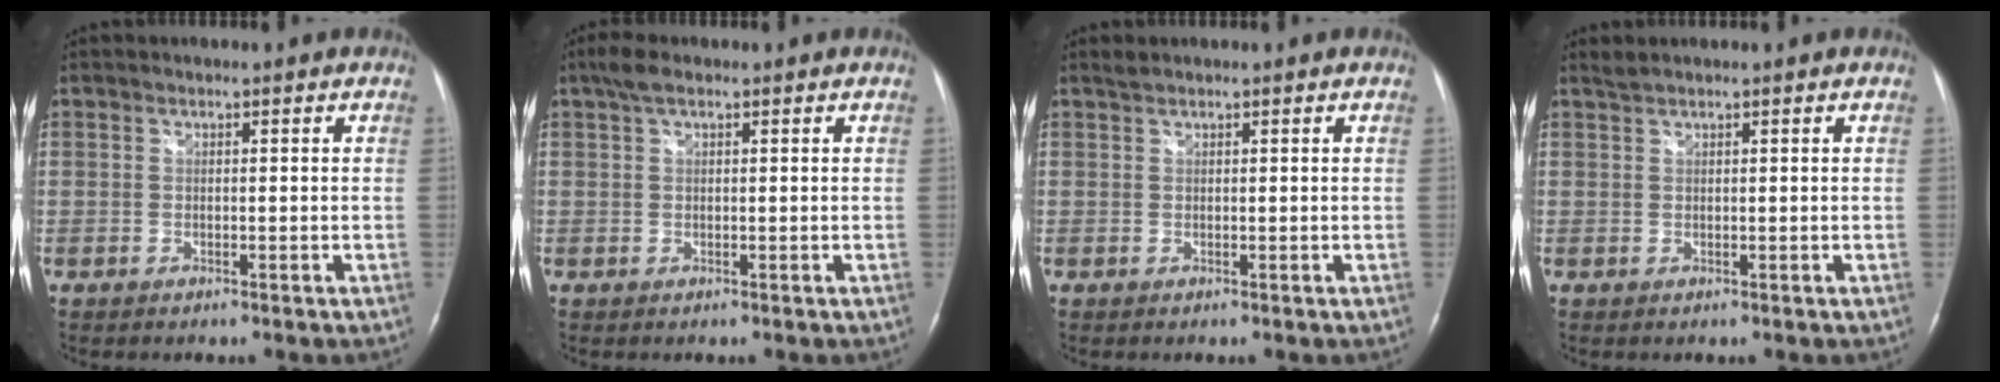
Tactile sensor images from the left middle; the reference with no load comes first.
{"total": 2.8, "force": [1.8, 0.9, 1.9], "torque": [-0.044, 0.018, 0.036]}
{"total": 0.8, "force": [0.7, -0.1, 0.2], "torque": [-0.010, 0.005, 0.019]}
{"total": 0.9, "force": [0.9, -0.2, 0.2], "torque": [-0.011, 0.007, 0.024]}